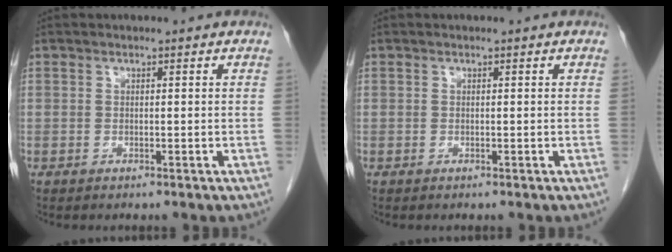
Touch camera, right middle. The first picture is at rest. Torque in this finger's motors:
{"motor_torque": [-0.27, 0.04, -0.04, -0.01]}